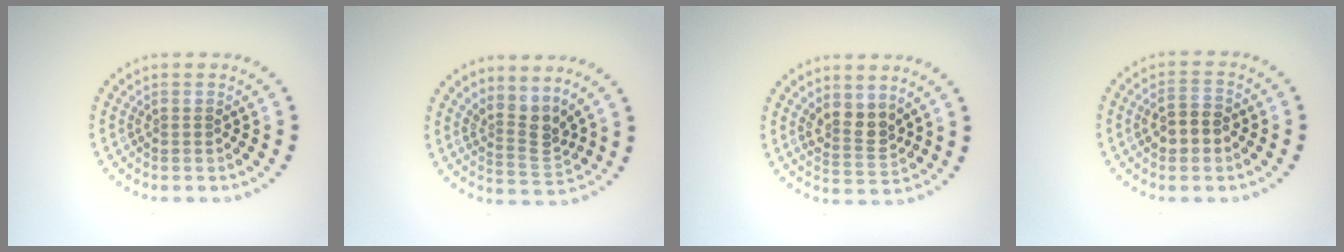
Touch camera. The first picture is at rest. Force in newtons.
{"total": 3.0, "press": 2.1, "slide": 2.1}
{"total": 2.6, "press": 2.4, "slide": 1.2}
{"total": 2.9, "press": 2.9, "slide": 0.4}